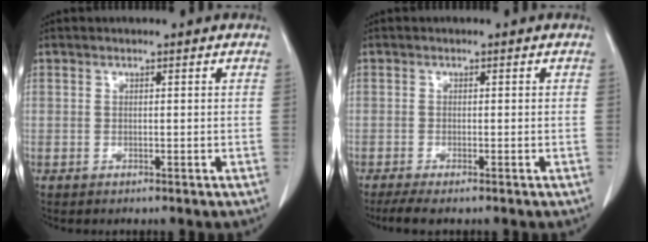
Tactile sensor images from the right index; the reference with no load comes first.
{"total": 3.4, "force": [-2.6, 0.4, 2.1], "torque": [-0.037, -0.009, -0.043]}